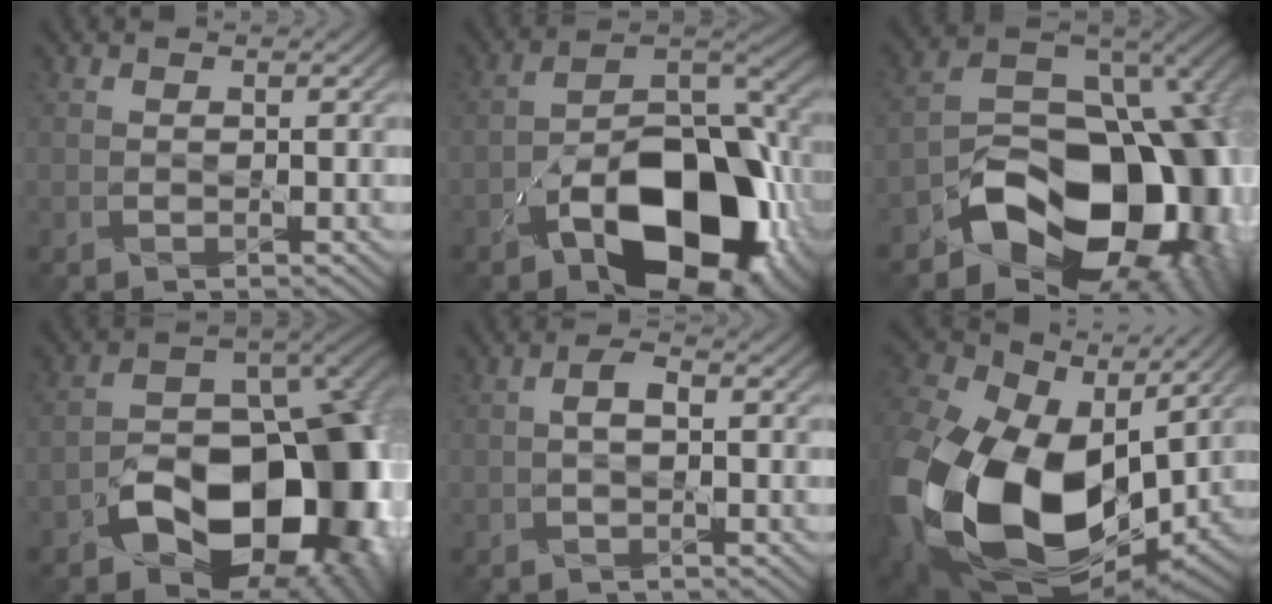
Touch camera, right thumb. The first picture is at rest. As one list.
[{"total": 16.5, "force": [-7.8, 8.6, 11.7], "torque": [-0.161, -0.007, -0.135]}, {"total": 16.6, "force": [-6.6, 11.2, 10.4], "torque": [-0.135, -0.033, -0.106]}, {"total": 18.3, "force": [-7.1, 11.7, 12.2], "torque": [-0.148, -0.029, -0.103]}, {"total": 1.6, "force": [-0.2, 0.6, 1.4], "torque": [-0.029, 0.006, -0.005]}, {"total": 22.1, "force": [-2.1, 16.1, 14.9], "torque": [-0.417, -0.081, 0.005]}]